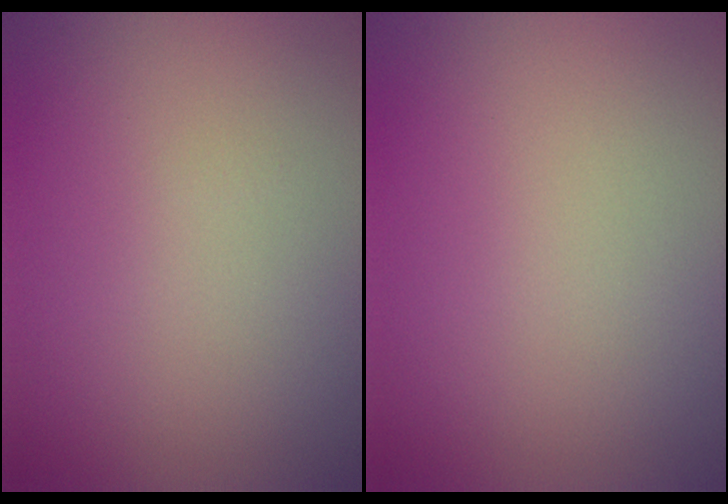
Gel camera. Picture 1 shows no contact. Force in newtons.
{"total": 0.0}